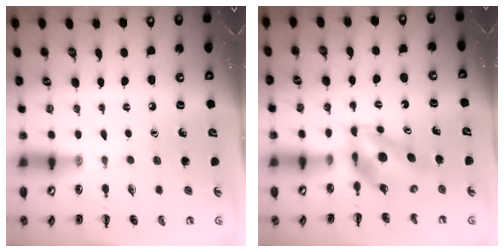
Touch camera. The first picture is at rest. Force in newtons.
{"total": 6.8, "press": 6.6, "slide": 1.6}